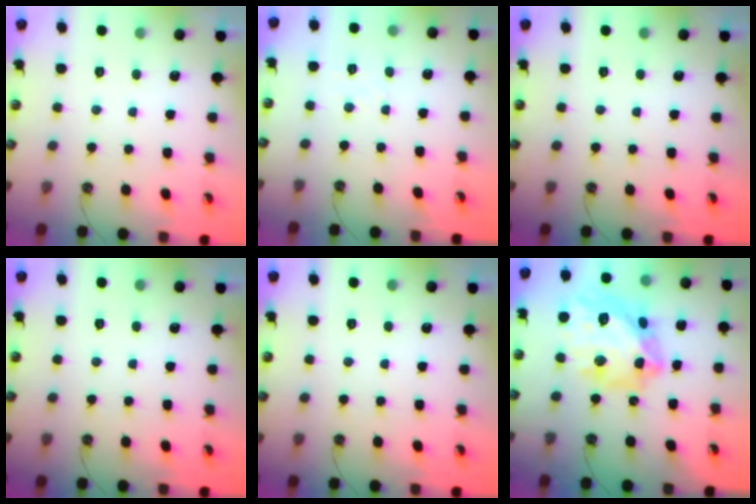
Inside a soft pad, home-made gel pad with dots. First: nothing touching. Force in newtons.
{"total": 3.2, "press": 3.2, "slide": 0.5}
{"total": 0.0}
{"total": 0.0}
{"total": 0.0}
{"total": 21.0, "press": 20.9, "slide": 2.1}